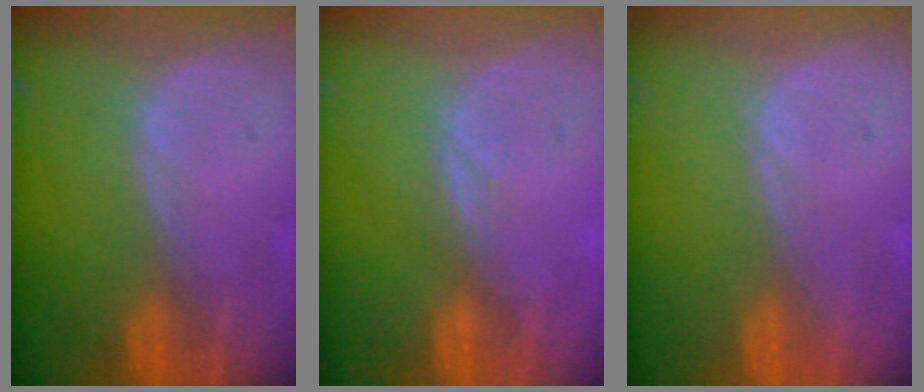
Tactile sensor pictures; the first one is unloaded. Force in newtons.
{"total": 0.9, "press": 0.9, "slide": 0.4}
{"total": 0.0}